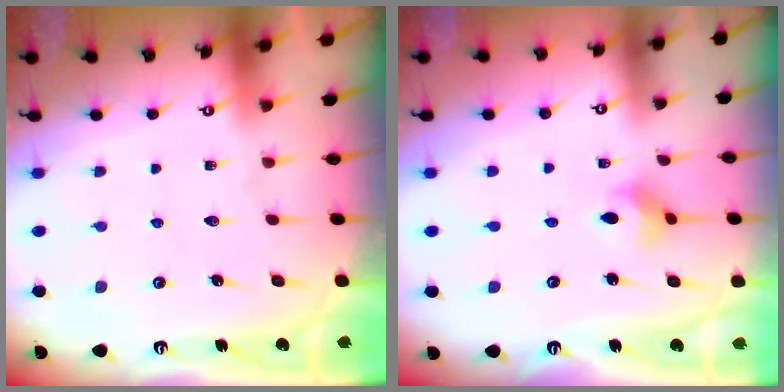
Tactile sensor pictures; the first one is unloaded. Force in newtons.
{"total": 3.9, "press": 3.8, "slide": 0.8}